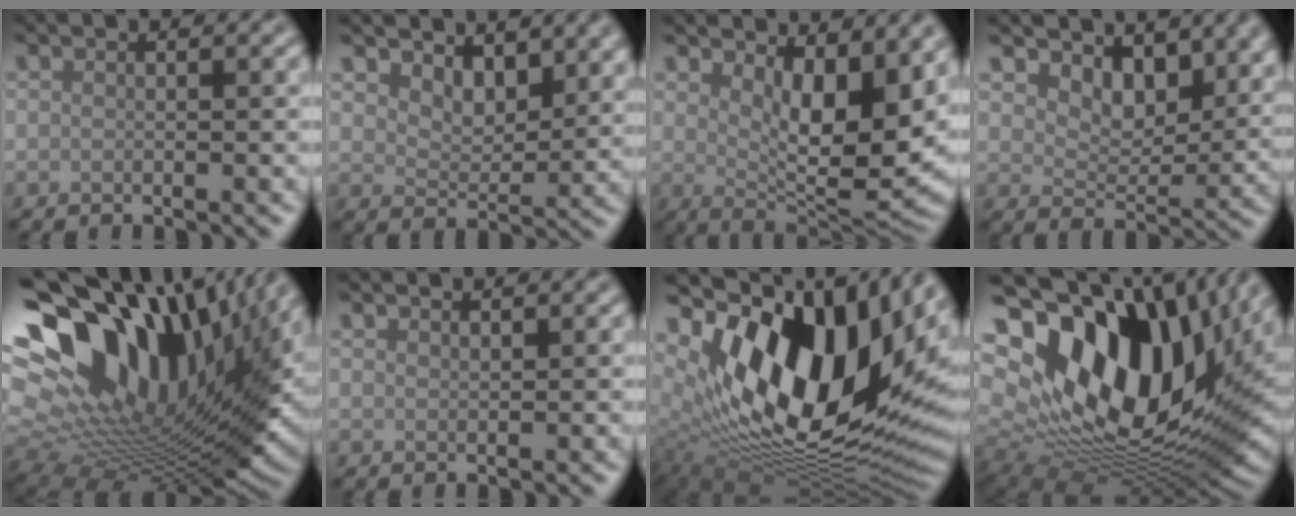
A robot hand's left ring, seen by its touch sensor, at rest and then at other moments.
{"total": 4.3, "force": [3.4, 2.0, 1.8], "torque": [-0.038, -0.011, 0.047]}
{"total": 10.7, "force": [3.0, 4.5, 9.2], "torque": [-0.126, -0.016, 0.051]}
{"total": 6.1, "force": [4.4, 3.2, 2.8], "torque": [-0.049, -0.014, 0.058]}
{"total": 20.2, "force": [7.2, 11.1, 15.2], "torque": [-0.263, 0.001, 0.151]}
{"total": 0.7, "force": [0.7, 0.1, 0.0], "torque": [0.003, -0.001, 0.014]}
{"total": 18.8, "force": [5.1, 11.0, 14.4], "torque": [-0.266, -0.005, 0.098]}
{"total": 20.8, "force": [5.7, 12.5, 15.6], "torque": [-0.289, -0.017, 0.134]}